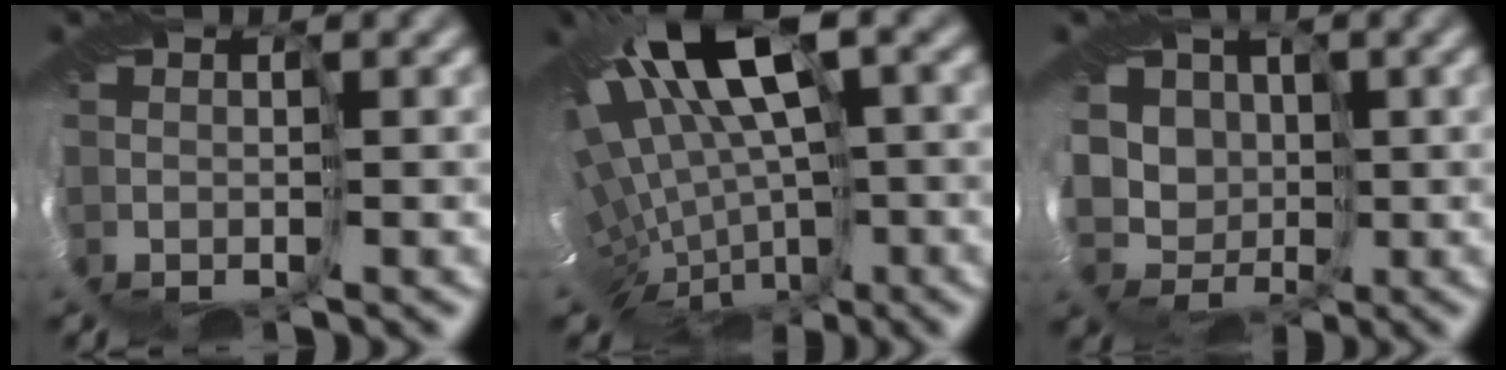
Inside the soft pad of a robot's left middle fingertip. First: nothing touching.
{"total": 14.2, "force": [2.1, 6.0, 12.7], "torque": [-0.218, -0.016, 0.055]}
{"total": 5.1, "force": [3.2, 4.0, 0.4], "torque": [-0.027, 0.014, 0.055]}